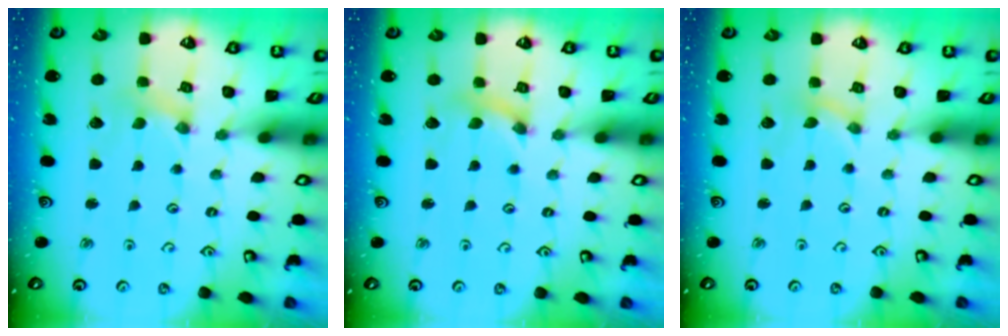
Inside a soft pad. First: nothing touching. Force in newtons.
{"total": 1.7, "press": 1.7, "slide": 0.2}
{"total": 0.0}